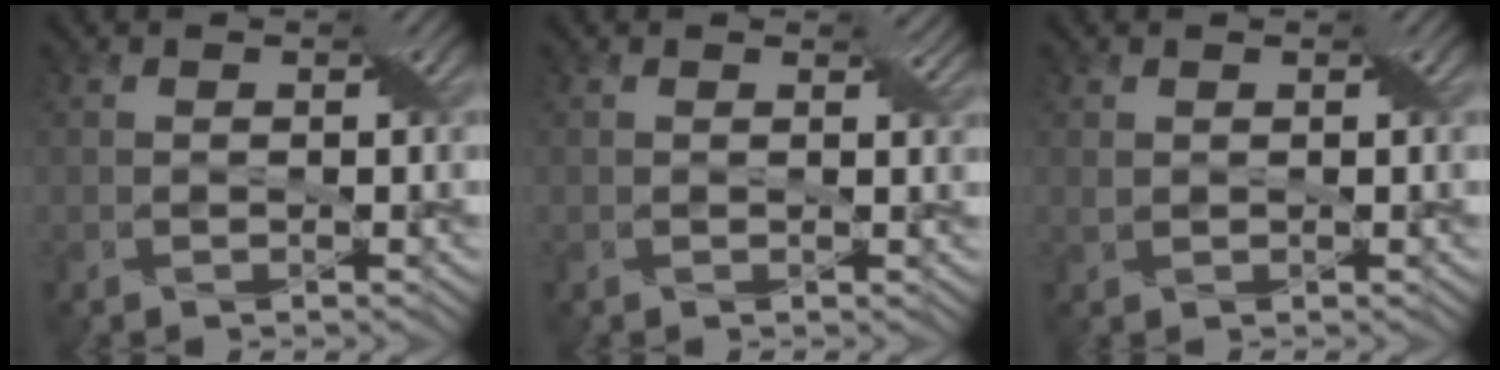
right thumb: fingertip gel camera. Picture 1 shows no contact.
{"total": 1.1, "force": [0.8, 0.4, 0.7], "torque": [-0.014, -0.003, 0.015]}
{"total": 0.6, "force": [0.4, 0.4, 0.3], "torque": [-0.012, 0.001, 0.012]}